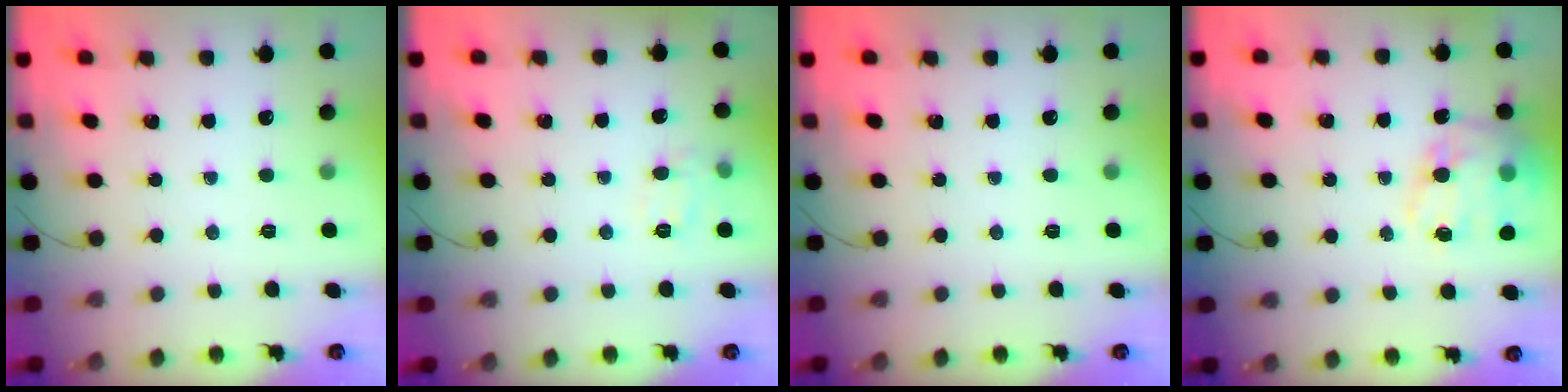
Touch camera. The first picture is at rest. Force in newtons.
{"total": 7.7, "press": 7.6, "slide": 1.1}
{"total": 0.0}
{"total": 17.0, "press": 16.6, "slide": 3.6}